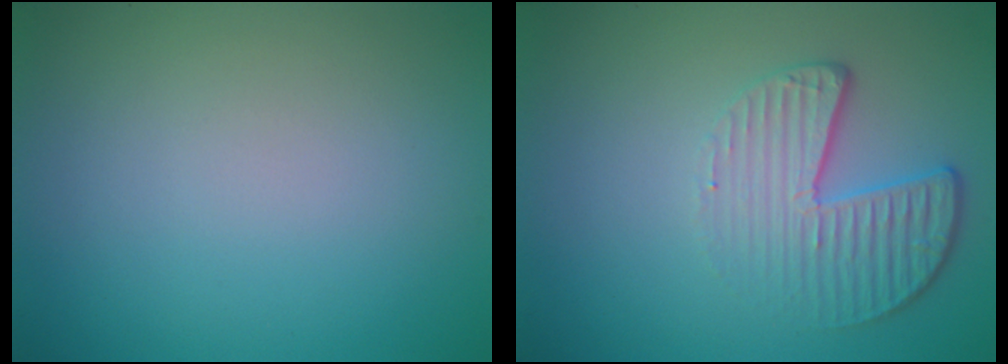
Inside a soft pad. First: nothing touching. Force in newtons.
{"total": 4.4, "press": 3.1, "slide": 3.1}